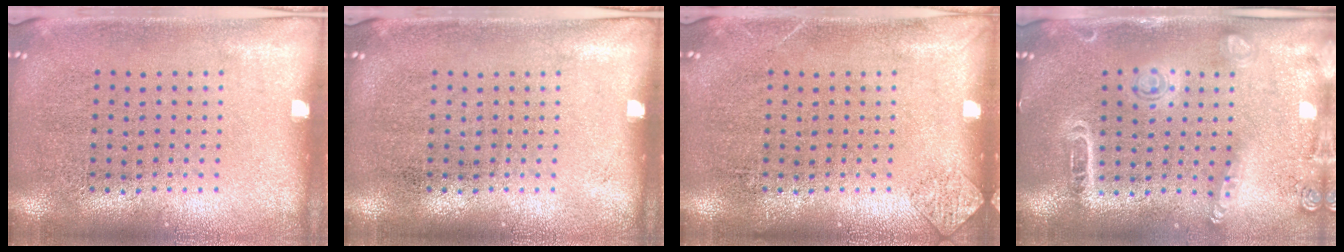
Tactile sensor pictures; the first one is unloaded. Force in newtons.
{"total": 0.0}
{"total": 0.8, "press": 0.8, "slide": 0.1}
{"total": 1.6, "press": 1.5, "slide": 0.5}